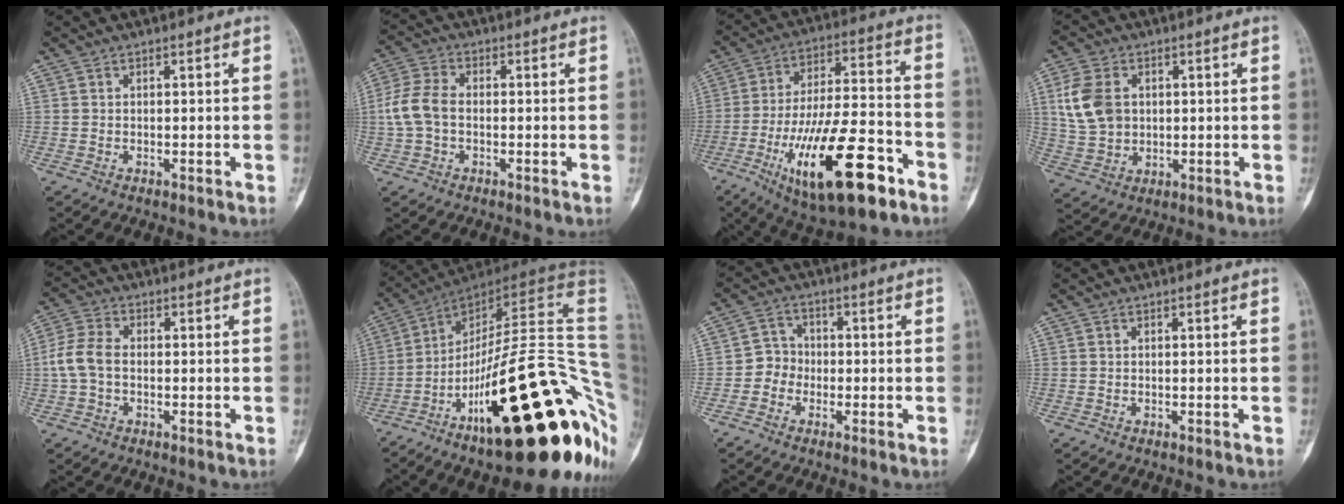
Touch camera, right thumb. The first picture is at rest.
{"total": 6.9, "force": [-0.6, 4.6, 5.2], "torque": [-0.118, 0.017, -0.019]}
{"total": 22.6, "force": [-10.4, 7.7, 18.6], "torque": [-0.338, 0.043, -0.164]}
{"total": 10.2, "force": [2.2, 7.6, 6.5], "torque": [-0.125, -0.002, 0.049]}
{"total": 6.0, "force": [-0.6, 3.9, 4.5], "torque": [-0.105, 0.015, -0.019]}
{"total": 34.2, "force": [-10.7, 8.8, 31.2], "torque": [-0.359, 0.070, -0.166]}
{"total": 4.3, "force": [-1.4, 3.9, 1.2], "torque": [0.005, 0.015, -0.039]}
{"total": 0.0}